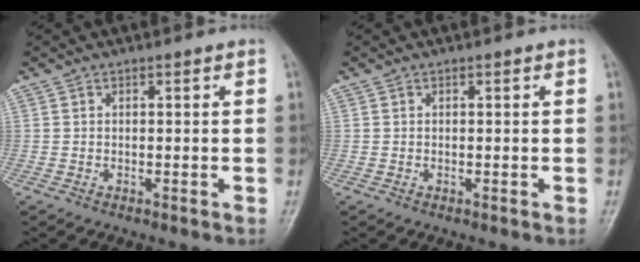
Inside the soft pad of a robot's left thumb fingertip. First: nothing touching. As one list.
[{"total": 0.0}]